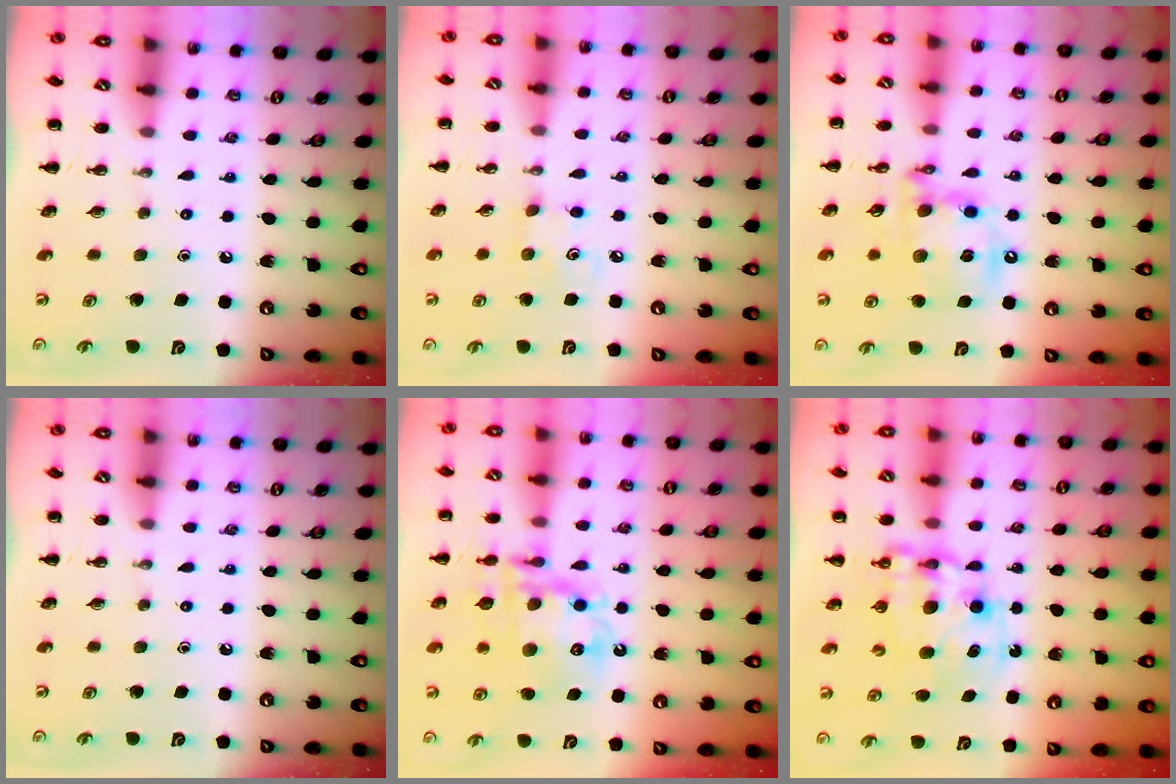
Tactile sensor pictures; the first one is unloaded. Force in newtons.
{"total": 4.5, "press": 4.3, "slide": 1.2}
{"total": 14.2, "press": 13.8, "slide": 3.4}
{"total": 0.0}
{"total": 15.9, "press": 15.5, "slide": 3.5}
{"total": 10.5, "press": 10.2, "slide": 2.5}